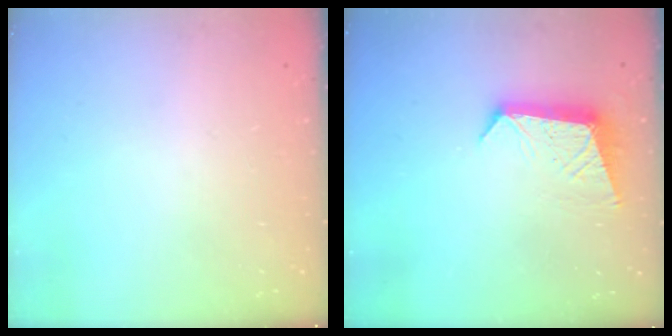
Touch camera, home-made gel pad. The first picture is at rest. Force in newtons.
{"total": 10.1, "press": 10.1, "slide": 0.6}